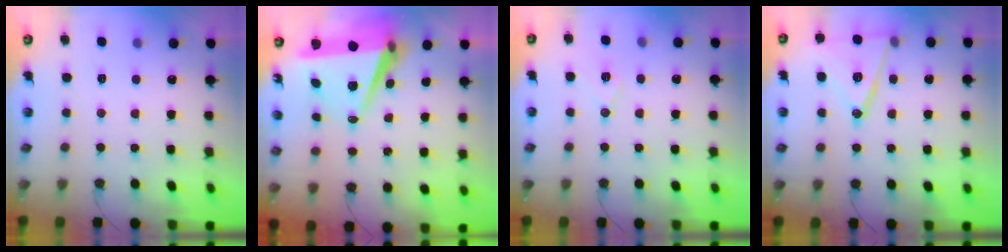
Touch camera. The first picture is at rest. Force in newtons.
{"total": 7.7, "press": 6.3, "slide": 4.3}
{"total": 7.9, "press": 7.0, "slide": 3.7}
{"total": 15.6, "press": 15.2, "slide": 3.4}